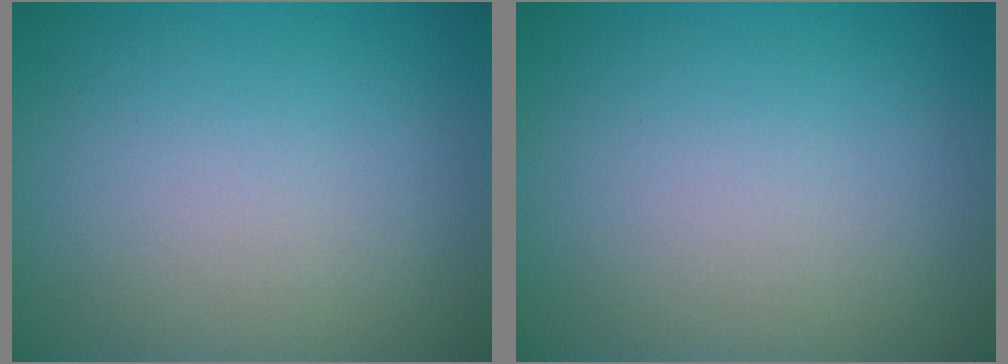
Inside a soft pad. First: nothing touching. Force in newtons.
{"total": 0.0}